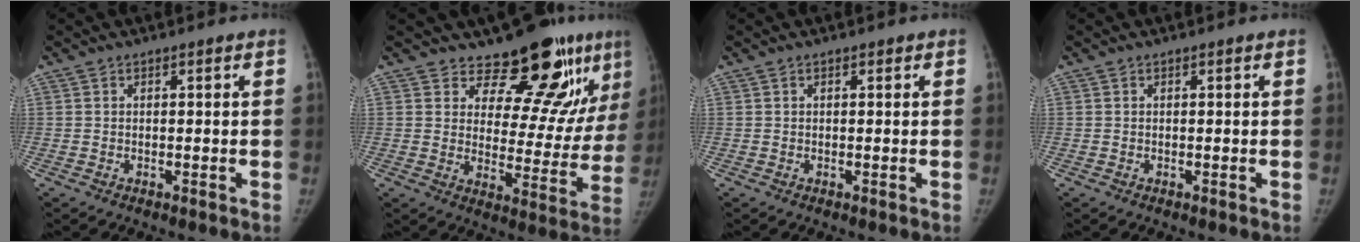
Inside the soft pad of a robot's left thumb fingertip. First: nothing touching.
{"total": 15.5, "force": [11.7, 6.1, 8.2], "torque": [-0.050, -0.101, 0.158]}
{"total": 0.0}
{"total": 0.0}